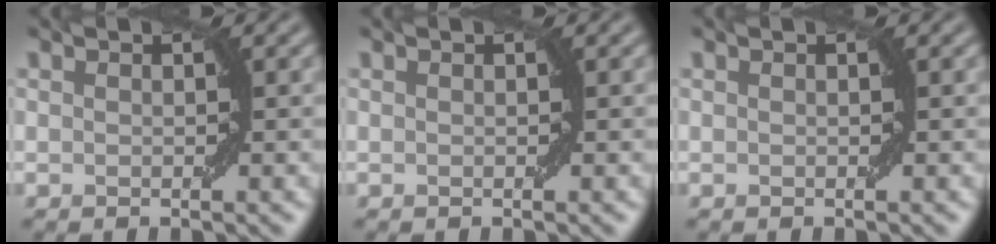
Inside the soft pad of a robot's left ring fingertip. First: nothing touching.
{"total": 0.0}
{"total": 0.0}